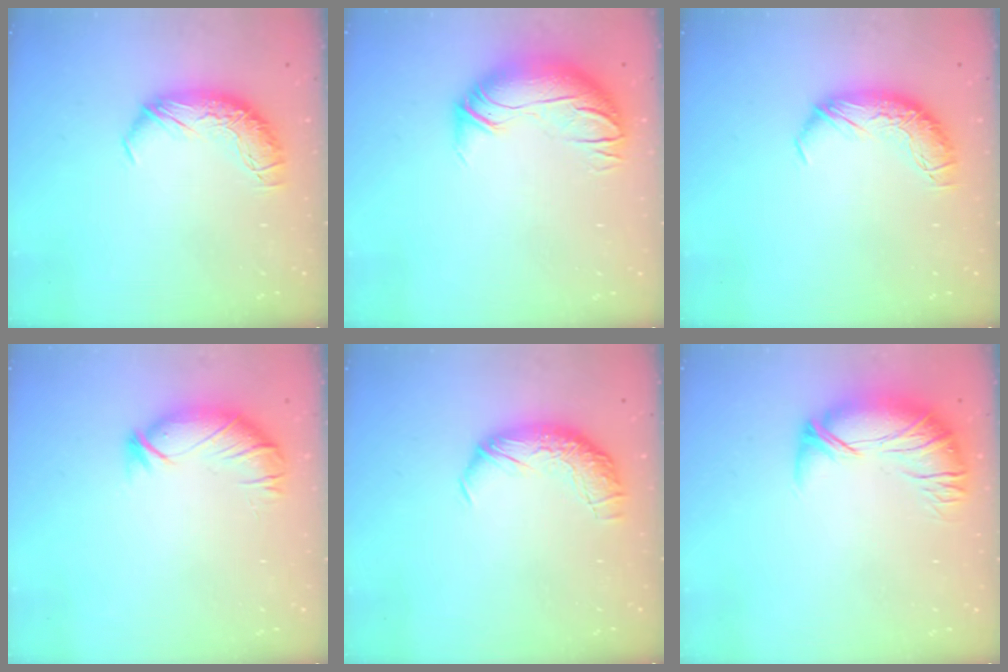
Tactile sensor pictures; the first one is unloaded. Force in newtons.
{"total": 3.0, "press": 0.6, "slide": 2.9}
{"total": 0.0}
{"total": 3.0, "press": 2.9, "slide": 0.8}
{"total": 2.4, "press": 1.1, "slide": 2.1}
{"total": 2.8, "press": 1.7, "slide": 2.3}